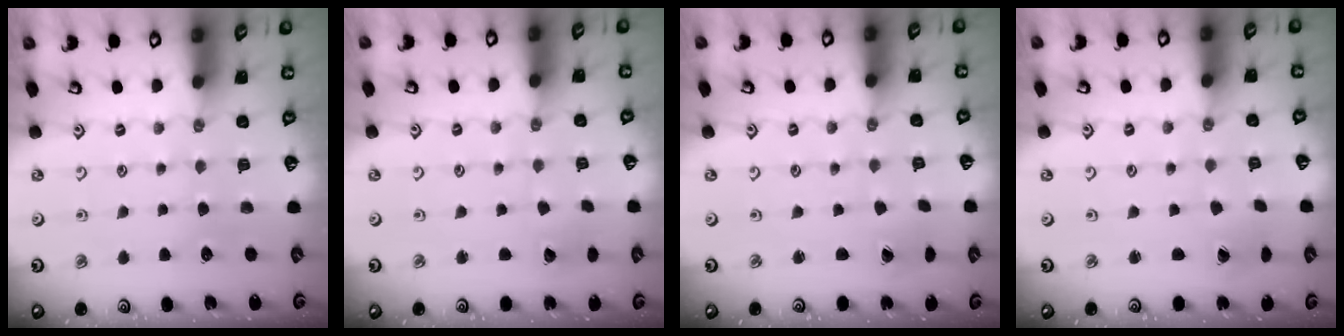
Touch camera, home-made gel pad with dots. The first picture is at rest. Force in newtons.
{"total": 2.9, "press": 2.9, "slide": 0.3}
{"total": 0.7, "press": 0.7, "slide": 0.1}
{"total": 0.7, "press": 0.7, "slide": 0.1}